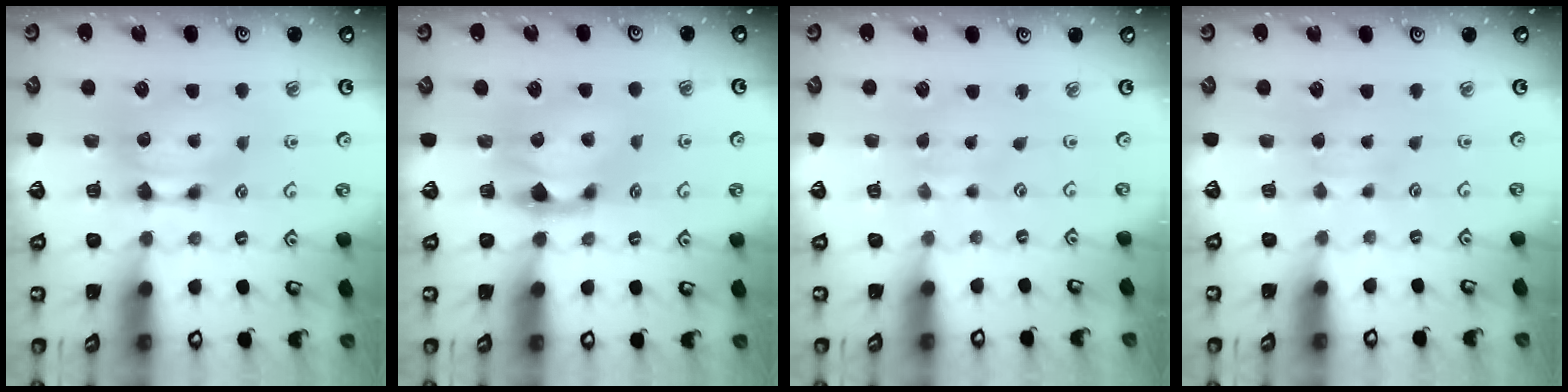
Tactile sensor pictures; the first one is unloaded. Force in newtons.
{"total": 1.3, "press": 0.6, "slide": 1.2}
{"total": 3.4, "press": 3.4, "slide": 0.1}
{"total": 2.6, "press": 2.5, "slide": 0.2}